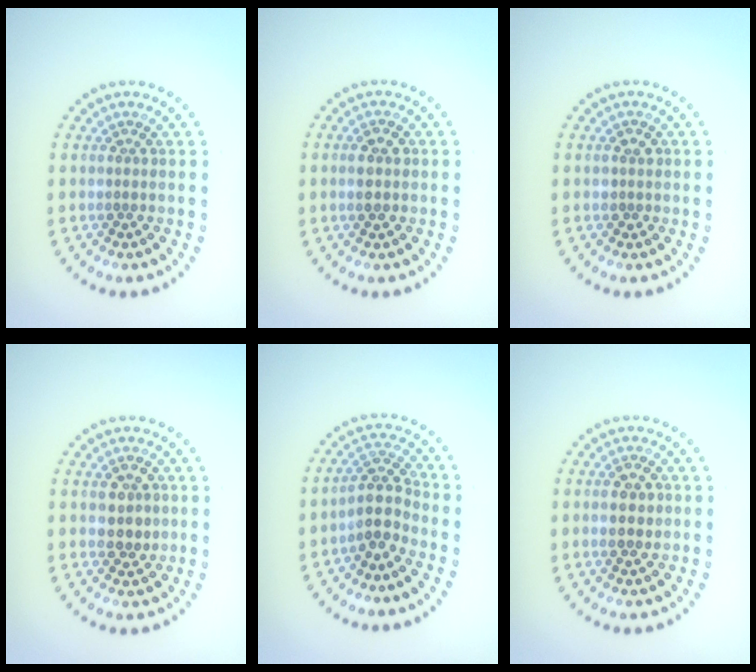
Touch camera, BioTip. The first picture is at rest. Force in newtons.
{"total": 1.8, "press": 1.8, "slide": 0.1}
{"total": 1.2, "press": 1.1, "slide": 0.6}
{"total": 2.7, "press": 2.7, "slide": 0.4}
{"total": 3.2, "press": 2.6, "slide": 1.9}
{"total": 2.8, "press": 2.8, "slide": 0.1}